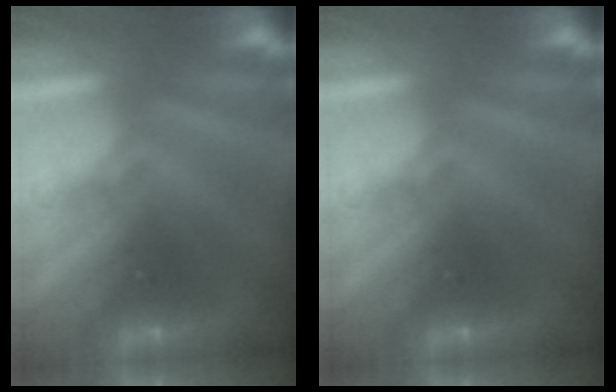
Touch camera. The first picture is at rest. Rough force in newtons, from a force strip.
{"total": 0.0}